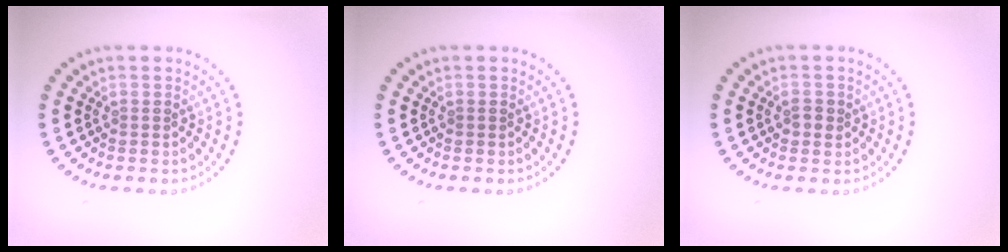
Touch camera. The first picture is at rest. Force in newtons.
{"total": 0.0}
{"total": 1.2, "press": 1.2, "slide": 0.2}